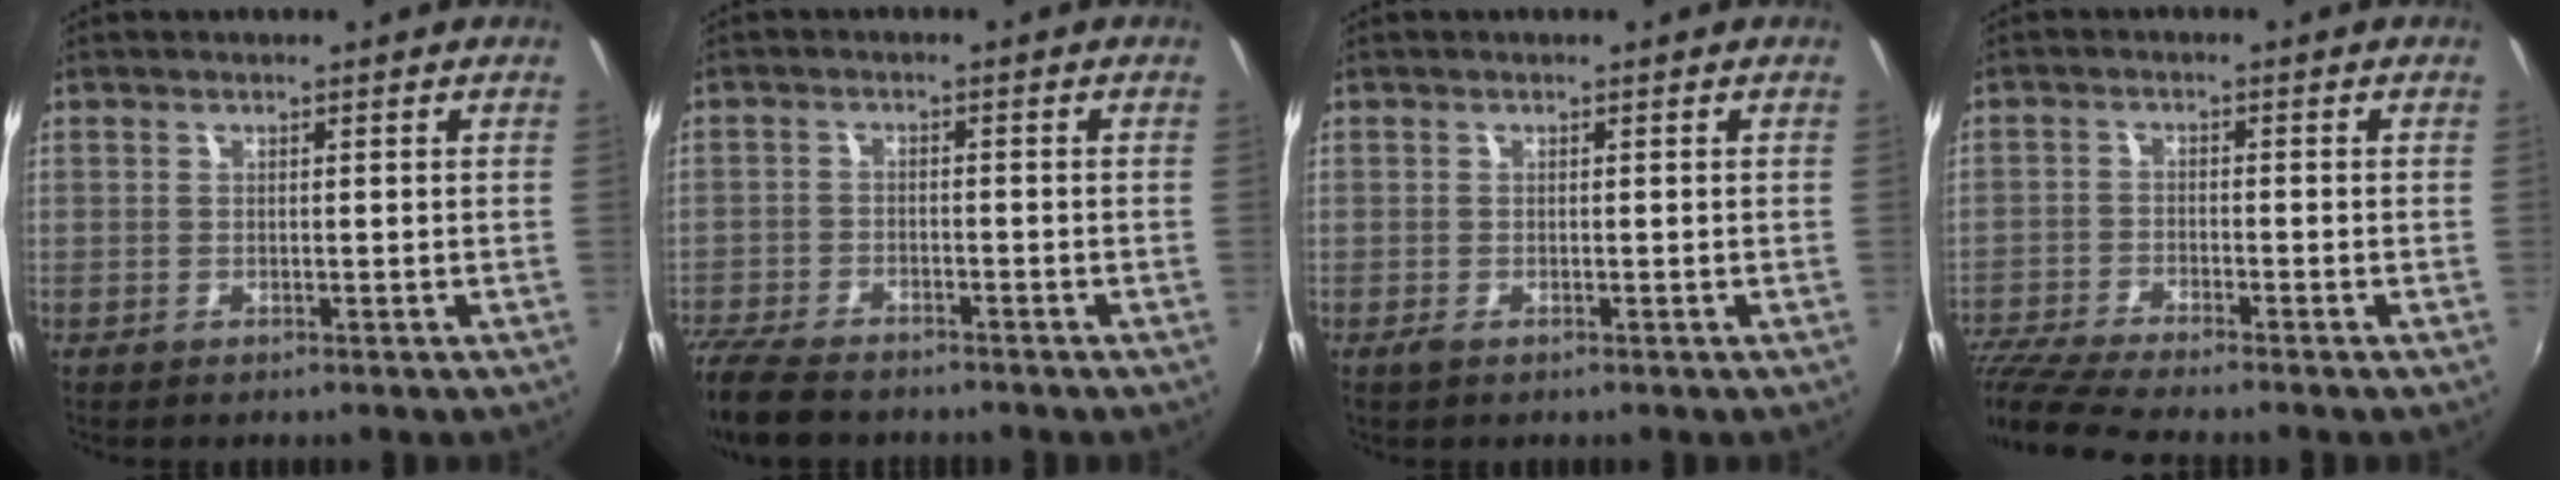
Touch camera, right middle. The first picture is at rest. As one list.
[{"total": 10.7, "force": [-9.0, 3.4, 4.5], "torque": [-0.128, -0.032, -0.166]}, {"total": 0.8, "force": [-0.6, 0.3, 0.5], "torque": [-0.011, -0.003, -0.011]}, {"total": 9.3, "force": [-8.5, 0.1, 3.7], "torque": [-0.098, -0.027, -0.163]}]